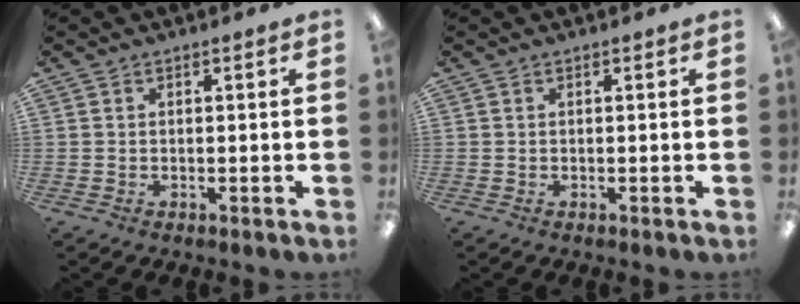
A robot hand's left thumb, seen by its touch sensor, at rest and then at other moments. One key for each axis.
{"total": 0.0}